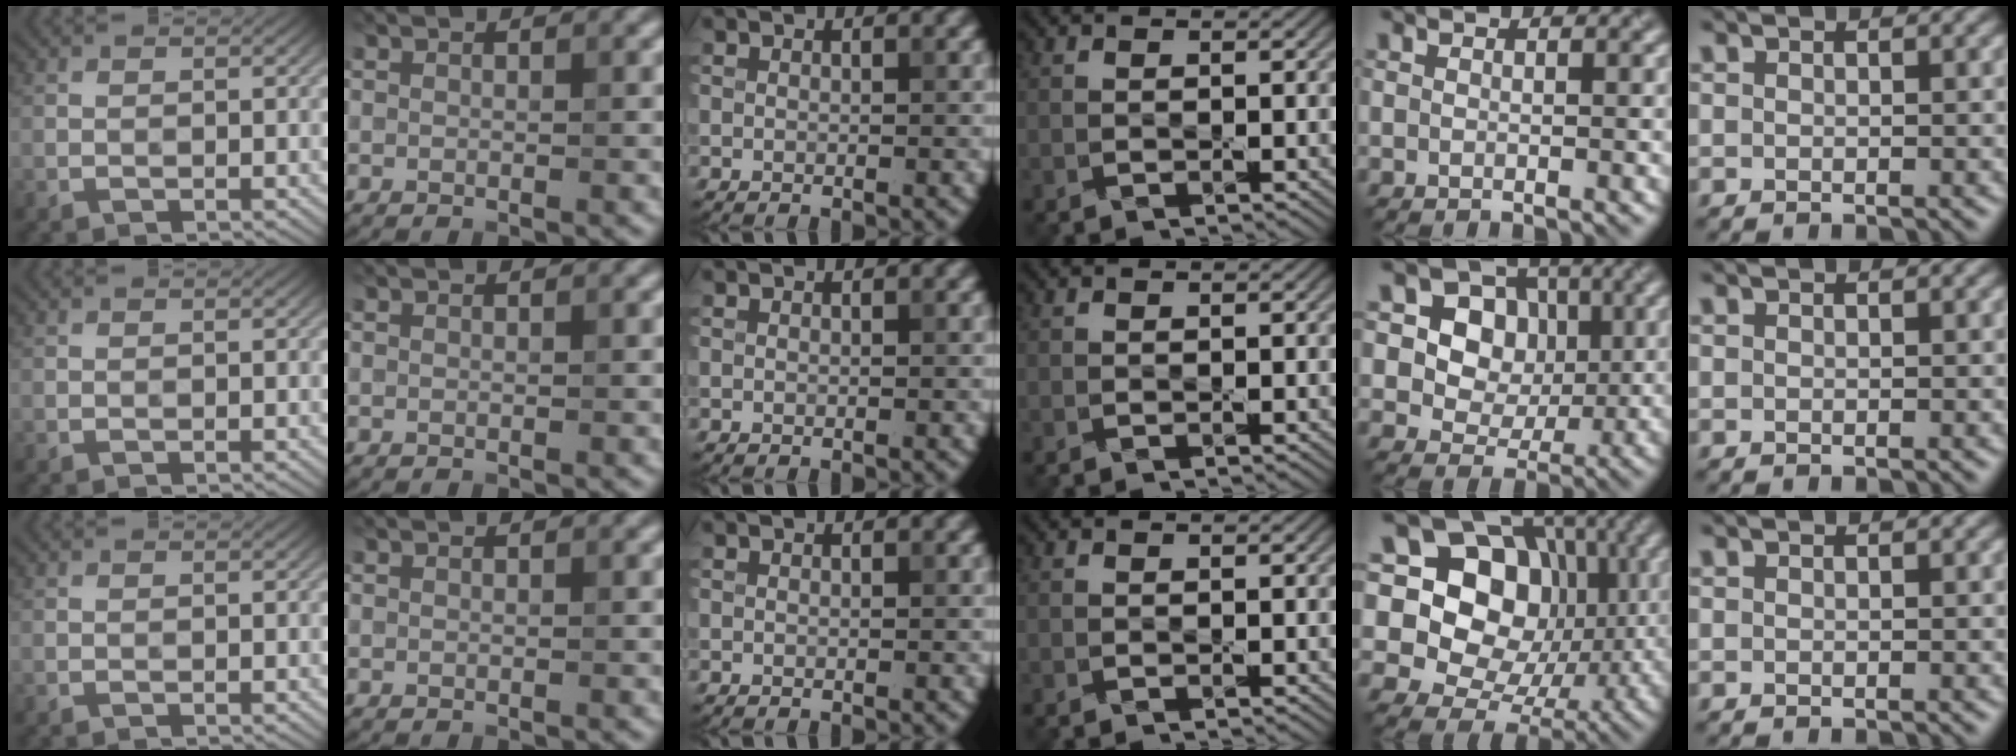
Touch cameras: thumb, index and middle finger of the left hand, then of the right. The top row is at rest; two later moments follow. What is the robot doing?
{"motion": "press", "object": "mouse"}